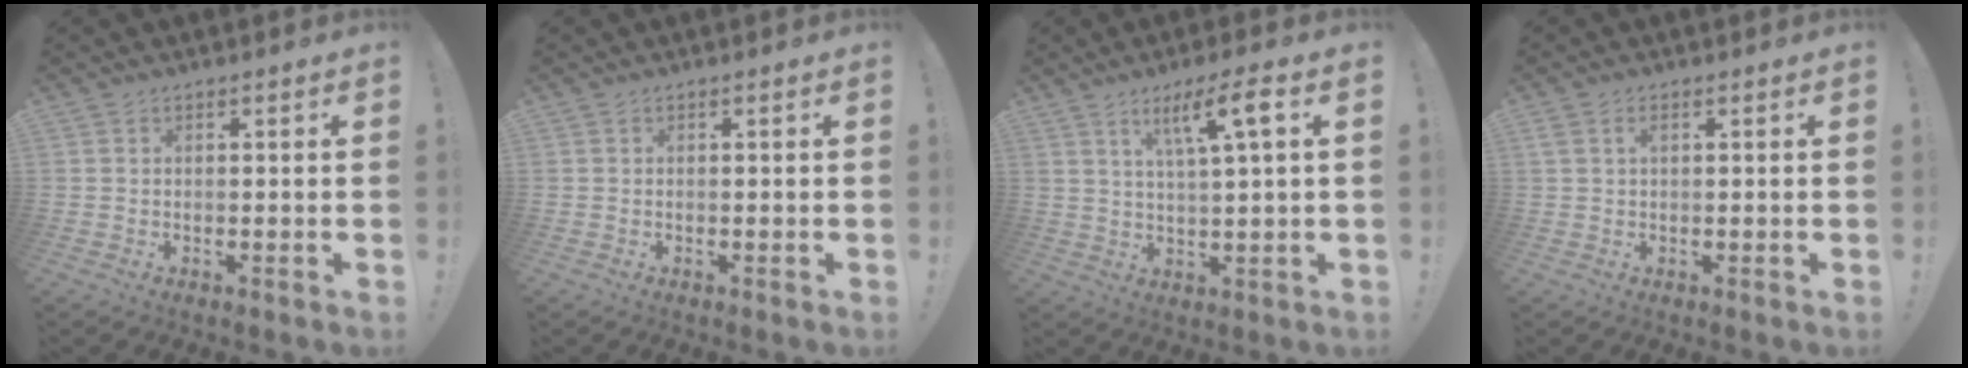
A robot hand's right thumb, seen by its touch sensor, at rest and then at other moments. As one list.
[{"total": 0.0}, {"total": 9.4, "force": [4.0, 0.9, 8.4], "torque": [-0.143, -0.008, 0.059]}, {"total": 1.9, "force": [0.7, 0.9, 1.5], "torque": [-0.026, 0.001, 0.012]}]